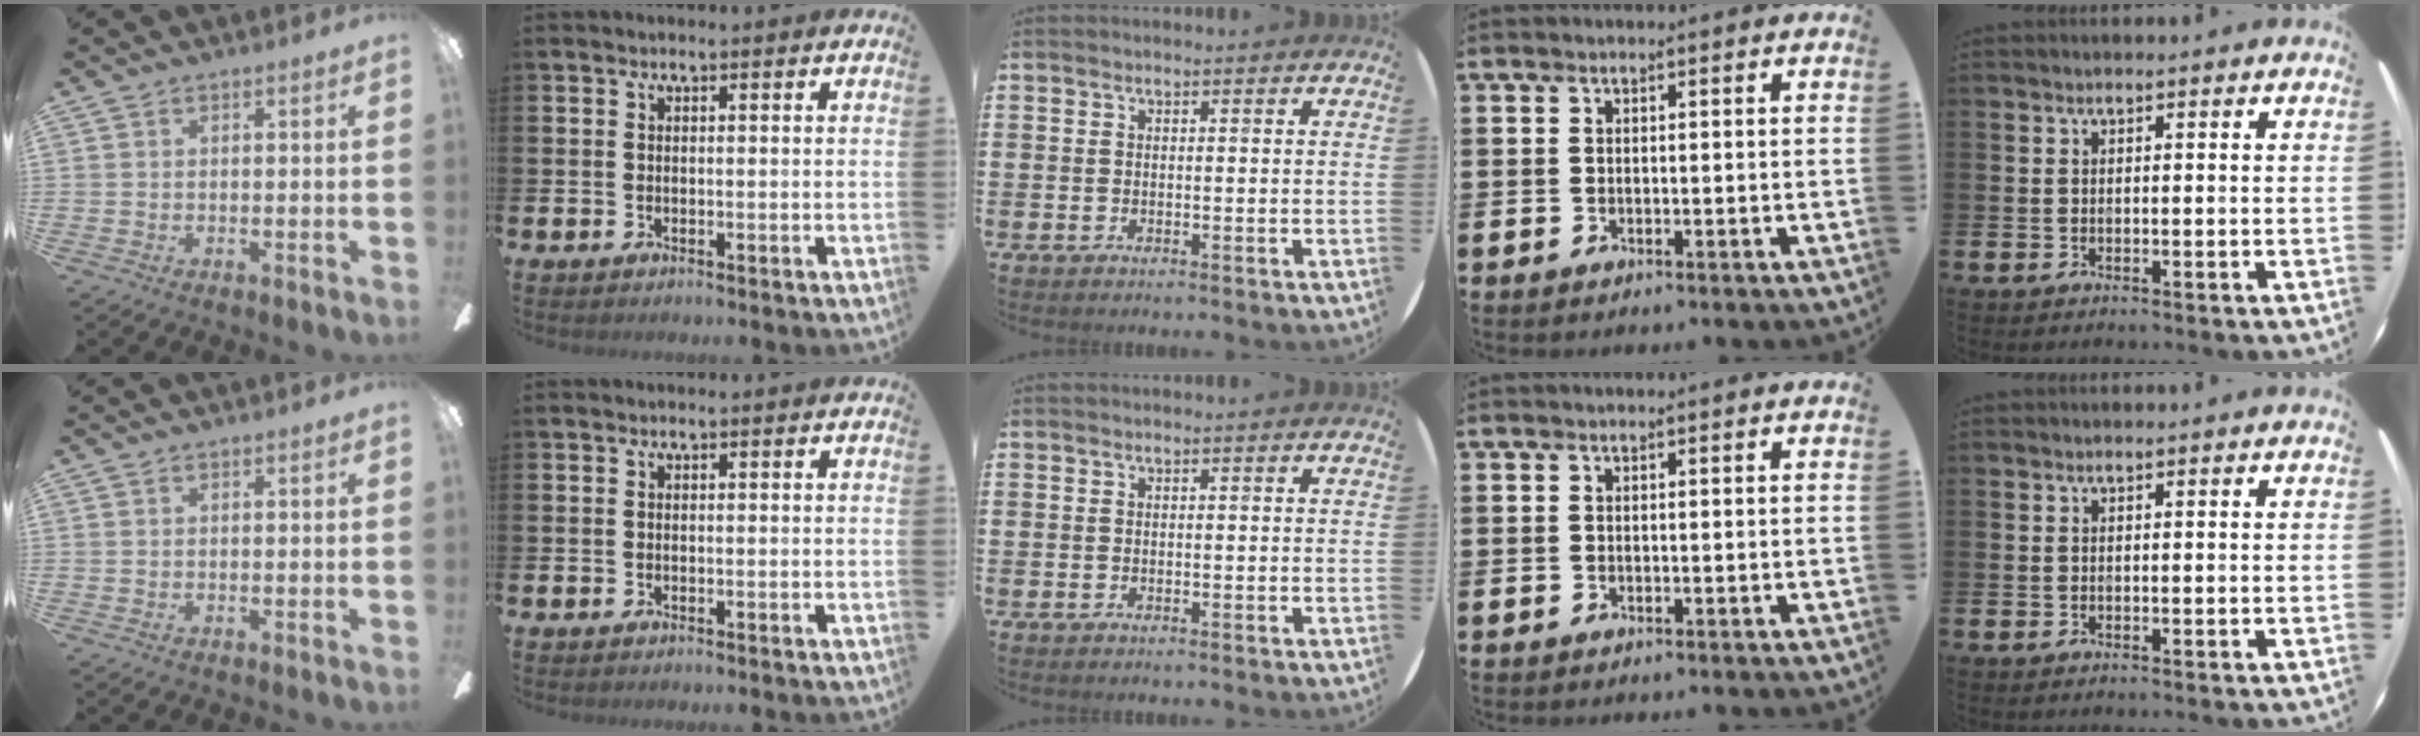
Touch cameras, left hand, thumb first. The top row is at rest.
{}